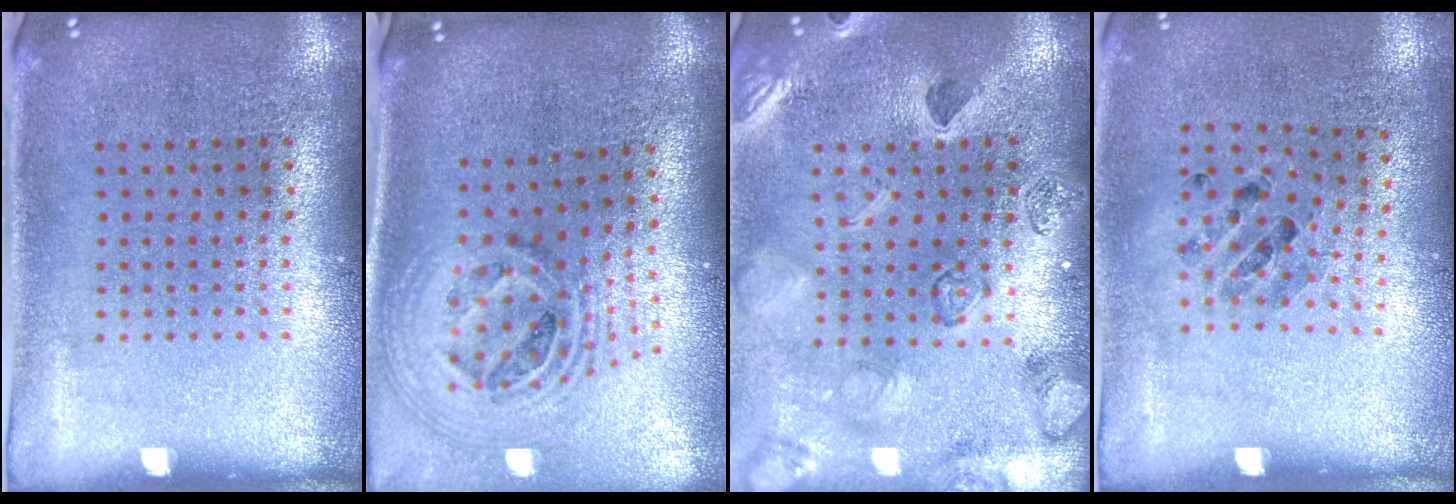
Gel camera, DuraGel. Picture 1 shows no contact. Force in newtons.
{"total": 2.0, "press": 1.6, "slide": 1.3}
{"total": 2.4, "press": 2.4, "slide": 0.4}
{"total": 0.8, "press": 0.7, "slide": 0.3}